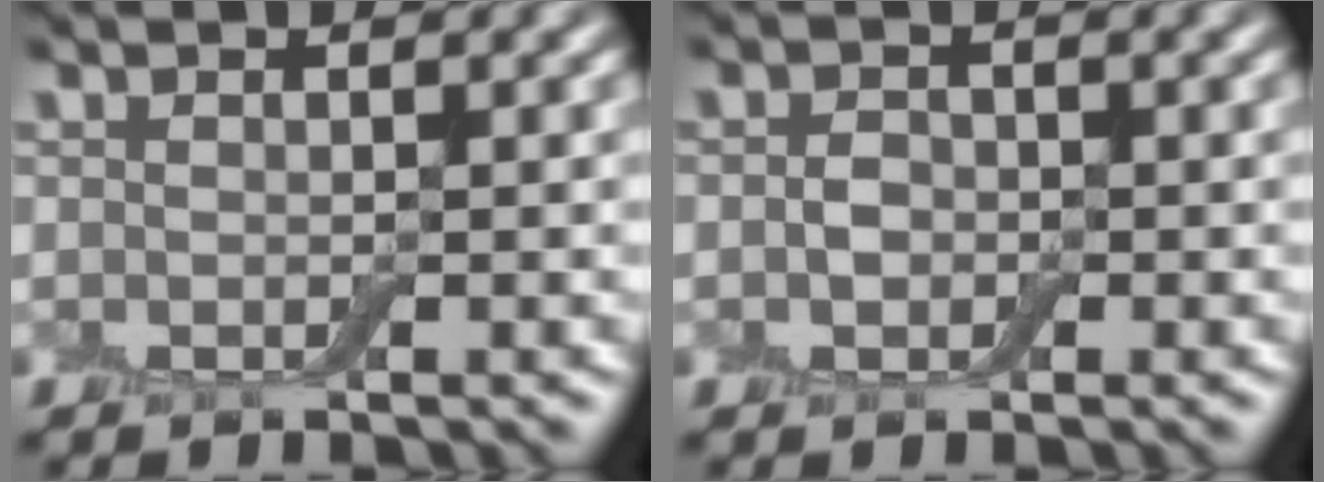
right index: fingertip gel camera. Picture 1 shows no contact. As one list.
[{"total": 1.0, "force": [-0.3, 0.9, 0.4], "torque": [-0.007, 0.002, -0.011]}]